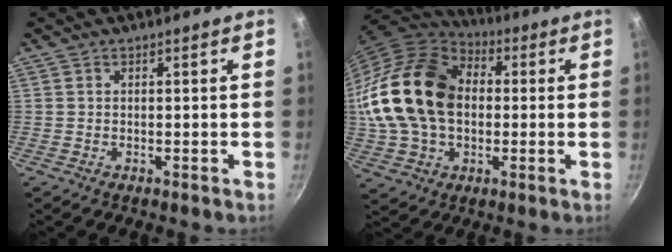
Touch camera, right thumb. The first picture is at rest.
{"total": 24.0, "force": [1.5, 17.0, 16.9], "torque": [-0.319, 0.036, 0.028]}